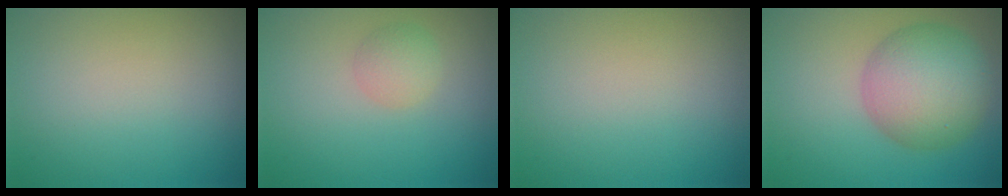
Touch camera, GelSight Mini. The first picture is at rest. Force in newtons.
{"total": 1.8, "press": 1.8, "slide": 0.0}
{"total": 0.0}
{"total": 7.5, "press": 7.5, "slide": 0.0}